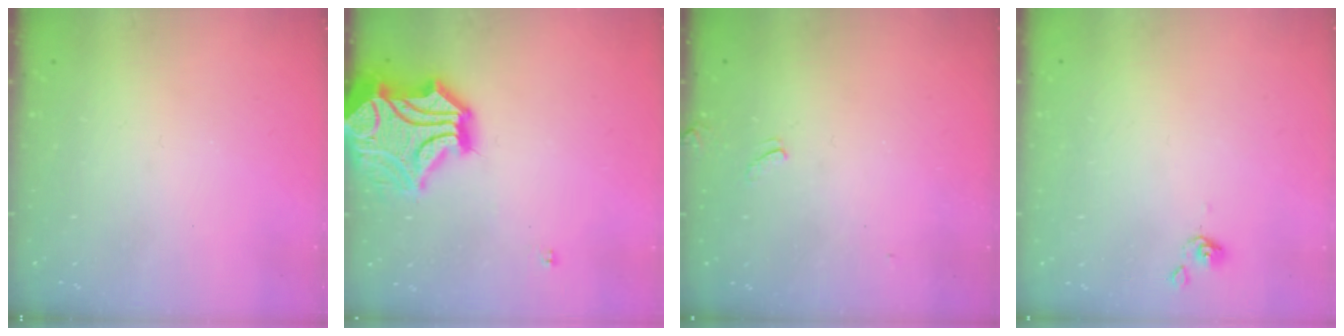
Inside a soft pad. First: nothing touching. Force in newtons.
{"total": 15.7, "press": 15.3, "slide": 3.5}
{"total": 3.8, "press": 3.8, "slide": 0.3}
{"total": 1.0, "press": 0.9, "slide": 0.4}